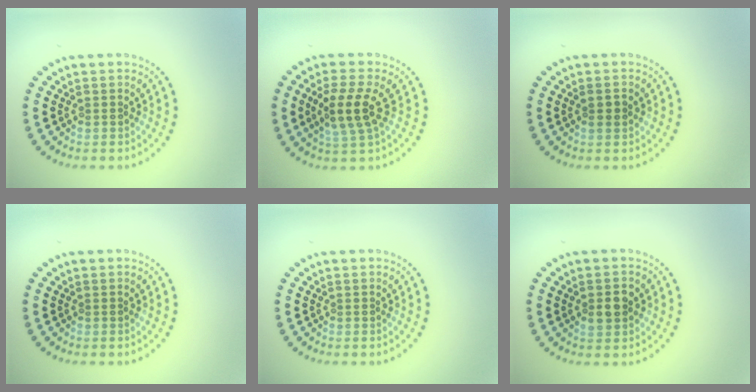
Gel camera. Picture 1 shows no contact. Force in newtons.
{"total": 3.7, "press": 3.3, "slide": 1.6}
{"total": 1.2, "press": 1.2, "slide": 0.2}
{"total": 0.0}
{"total": 0.0}
{"total": 2.5, "press": 2.5, "slide": 0.1}